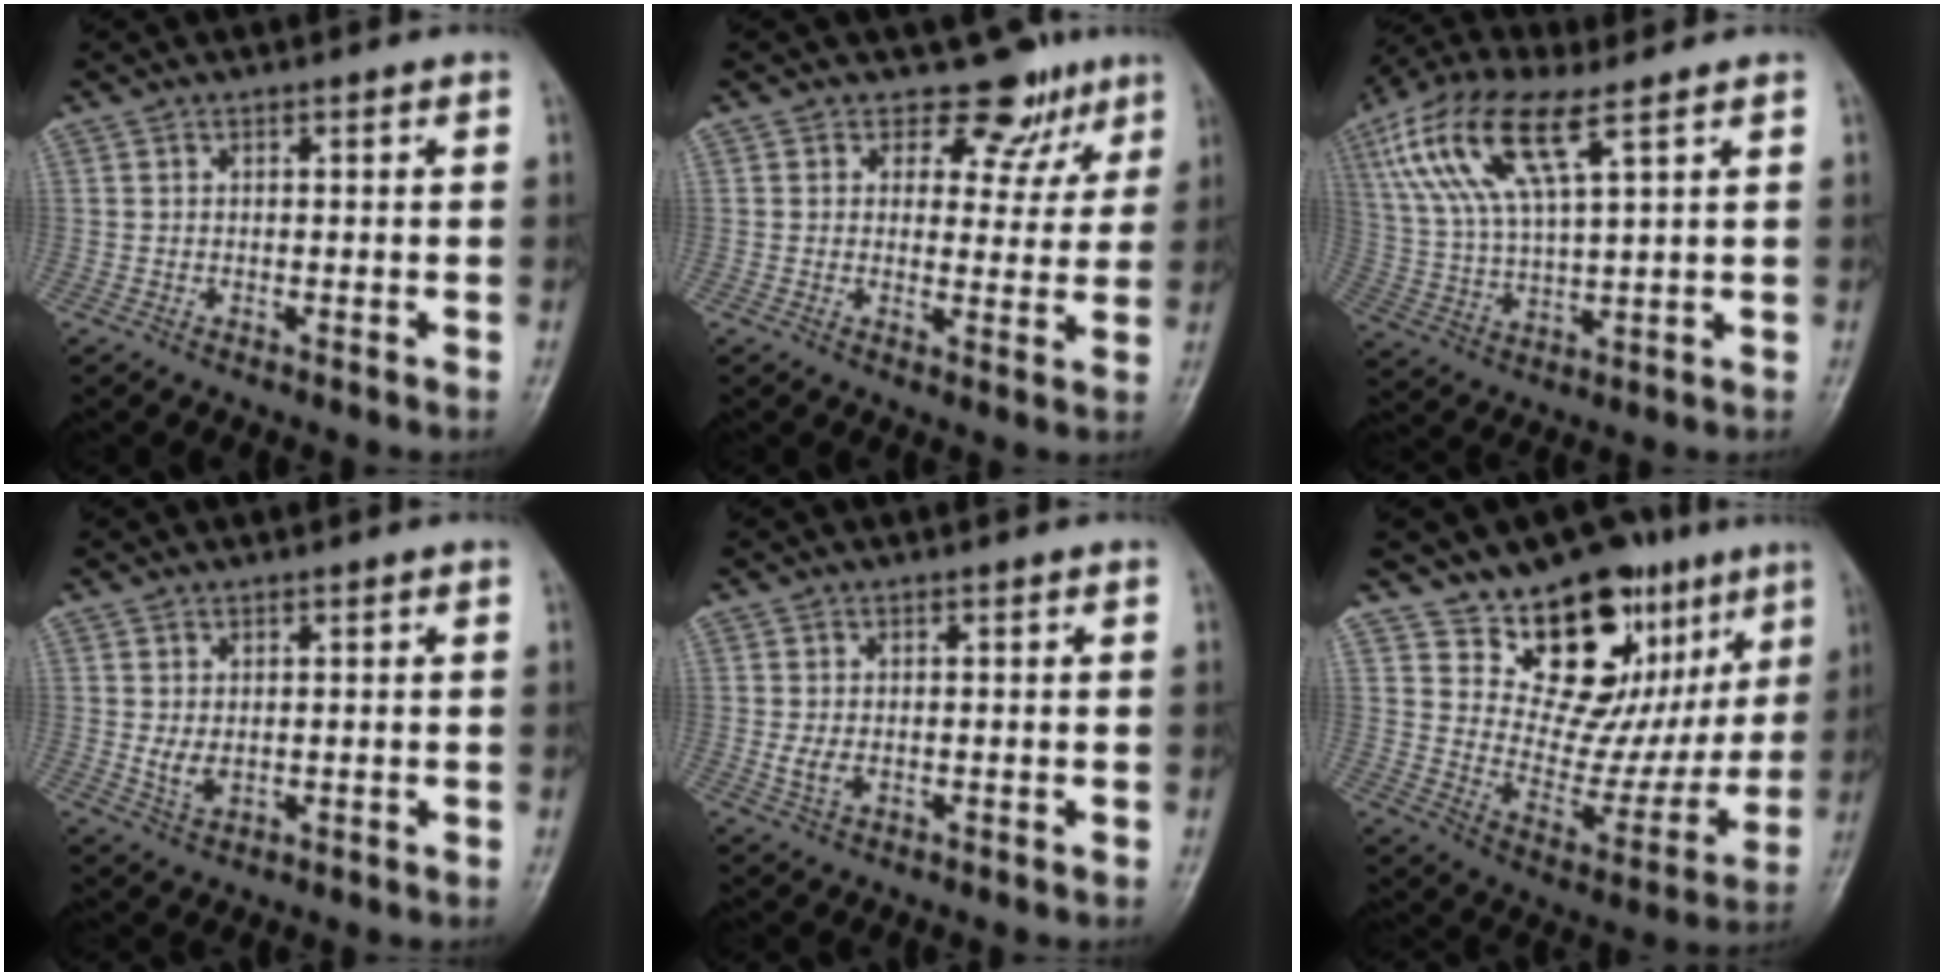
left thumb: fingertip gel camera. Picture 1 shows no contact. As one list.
[{"total": 7.3, "force": [5.1, 4.9, 1.7], "torque": [0.017, -0.029, 0.057]}, {"total": 15.7, "force": [7.5, 5.4, 12.7], "torque": [-0.269, -0.003, 0.145]}, {"total": 3.1, "force": [0.5, 2.0, 2.3], "torque": [-0.037, -0.011, 0.015]}, {"total": 2.5, "force": [-0.2, 1.7, 1.9], "torque": [-0.040, -0.007, -0.001]}, {"total": 20.6, "force": [11.6, 11.3, 12.6], "torque": [-0.107, -0.060, 0.189]}]